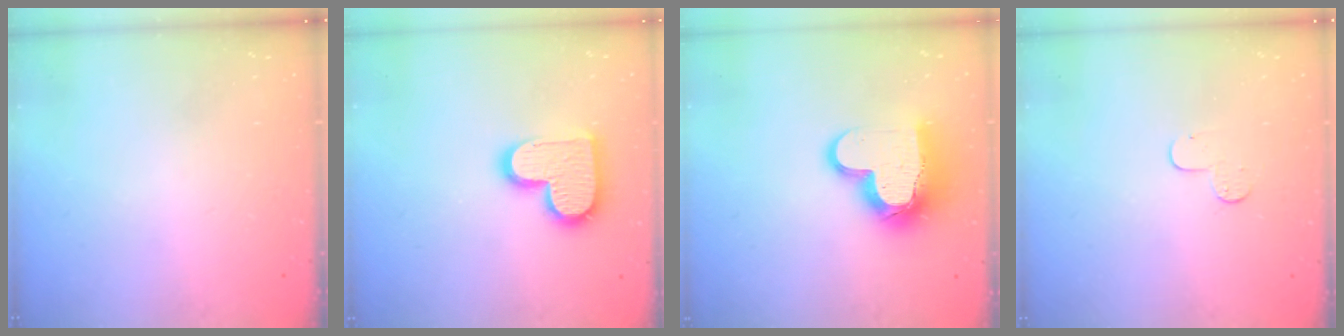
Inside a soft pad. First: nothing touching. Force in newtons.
{"total": 14.2, "press": 14.2, "slide": 0.9}
{"total": 15.5, "press": 15.4, "slide": 1.8}
{"total": 4.3, "press": 4.3, "slide": 0.4}